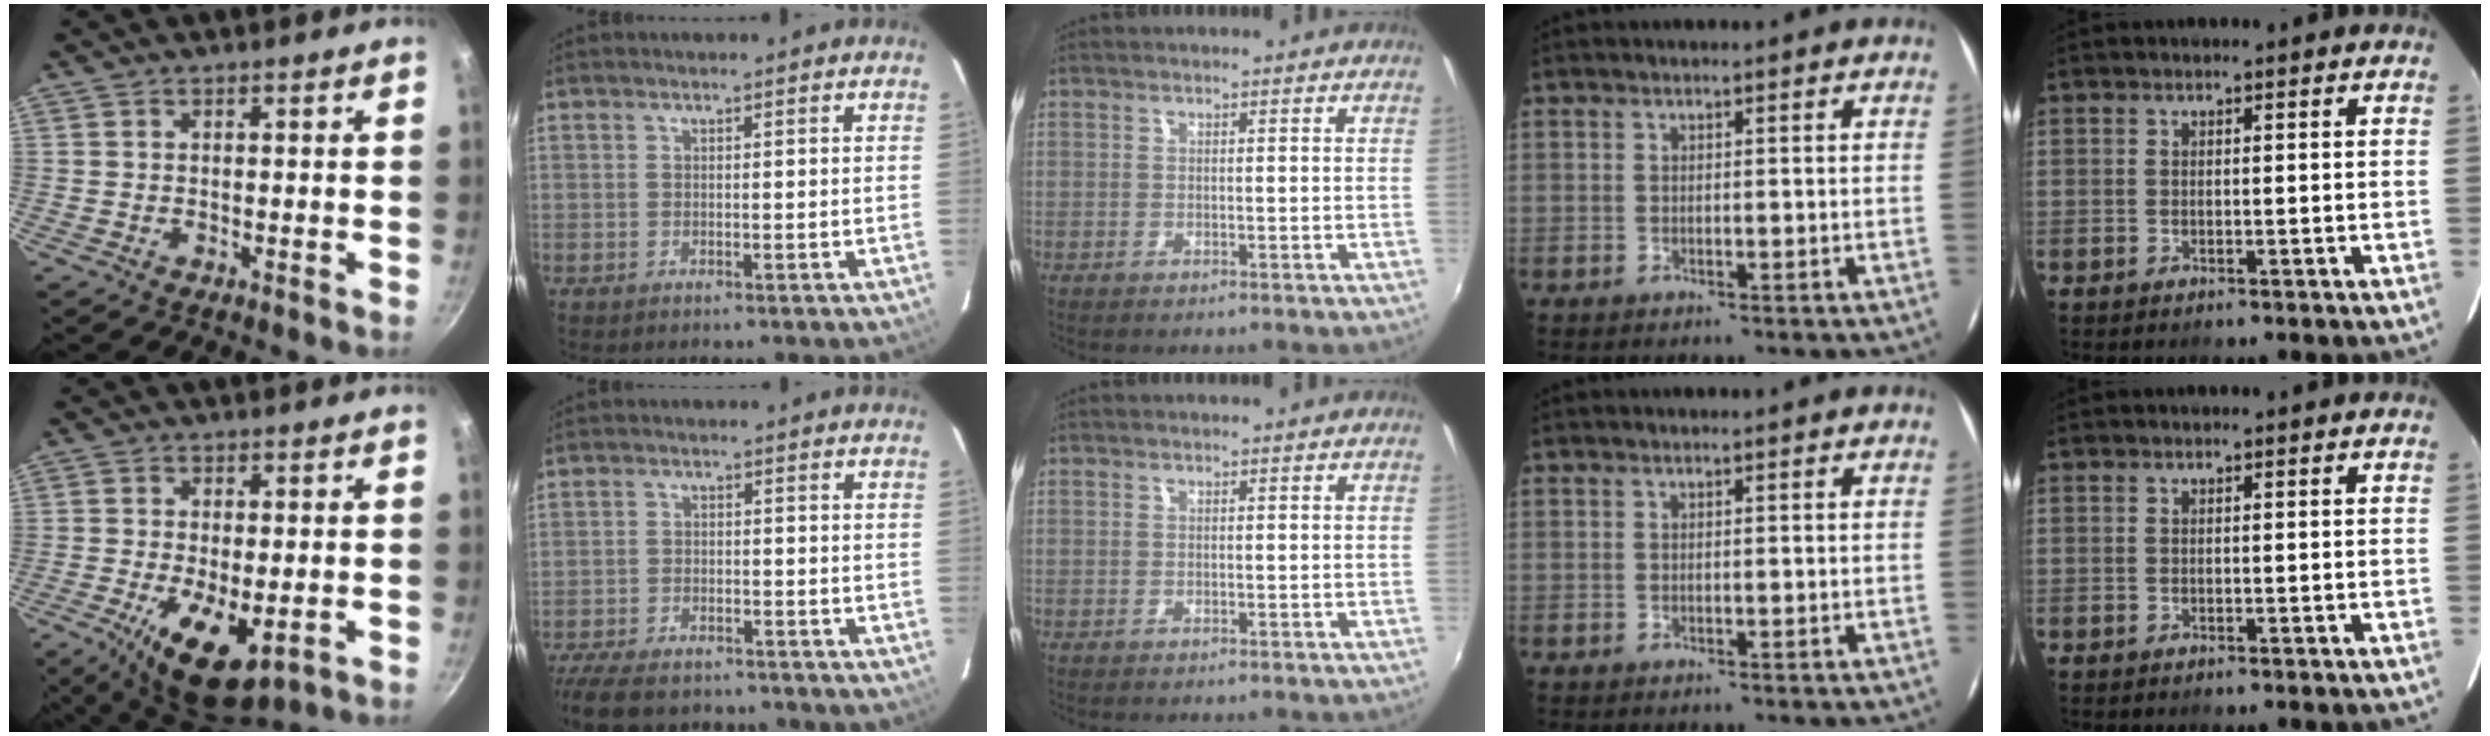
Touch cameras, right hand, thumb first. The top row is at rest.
{"thumb": {"total": 11.8, "force": [-3.8, 5.2, 9.8], "torque": [-0.161, -0.005, -0.052]}, "index": {"total": 12.2, "force": [-10.7, 4.2, 4.2], "torque": [-0.115, -0.021, -0.171]}}